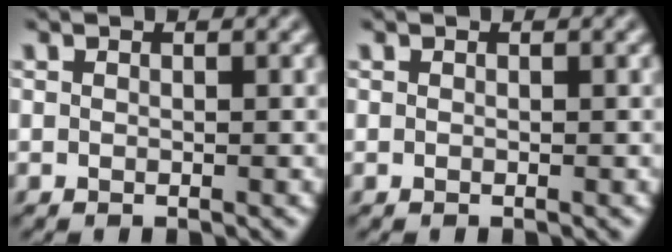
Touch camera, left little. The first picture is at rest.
{"total": 0.0}